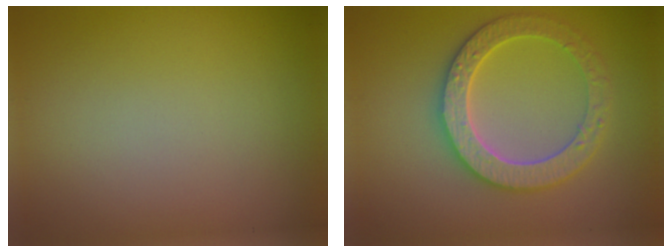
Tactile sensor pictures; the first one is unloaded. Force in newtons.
{"total": 4.3, "press": 4.2, "slide": 1.1}